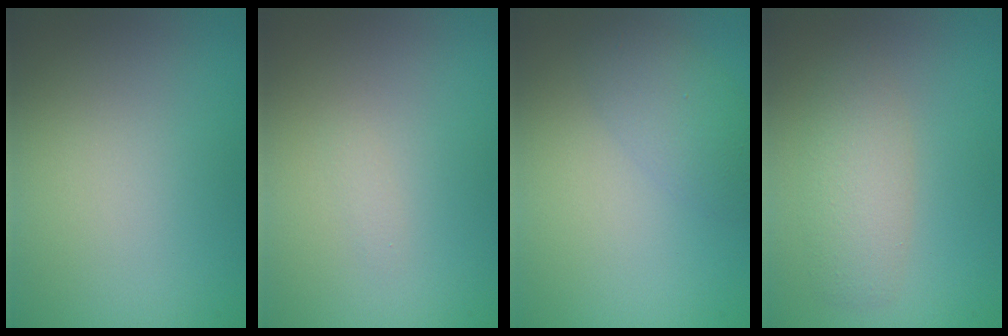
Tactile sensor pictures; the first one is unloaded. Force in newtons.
{"total": 0.5, "press": 0.5, "slide": 0.0}
{"total": 2.5, "press": 2.5, "slide": 0.1}
{"total": 3.0, "press": 3.0, "slide": 0.2}